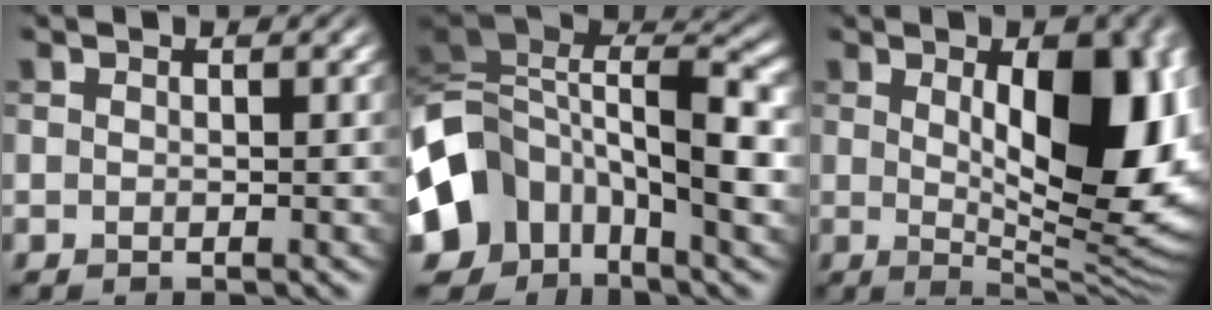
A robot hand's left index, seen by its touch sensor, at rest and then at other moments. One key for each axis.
{"total": 14.1, "fx": -3.3, "fy": 8.7, "fz": 10.6, "tx": -0.203, "ty": 0.010, "tz": -0.058}
{"total": 11.8, "fx": 1.2, "fy": 4.7, "fz": 10.8, "tx": -0.136, "ty": -0.011, "tz": 0.028}